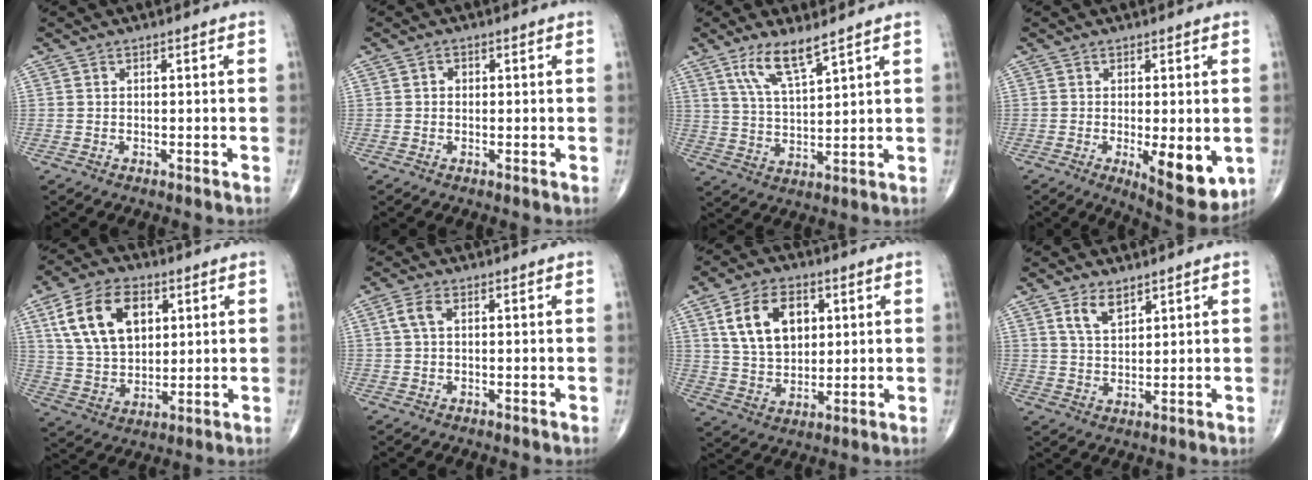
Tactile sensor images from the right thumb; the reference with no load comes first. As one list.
[{"total": 1.4, "force": [0.2, 1.2, 0.7], "torque": [-0.004, 0.005, 0.001]}, {"total": 8.2, "force": [5.4, 1.8, 5.8], "torque": [-0.106, -0.031, 0.111]}, {"total": 9.9, "force": [-2.2, 3.4, 9.1], "torque": [-0.111, -0.023, -0.023]}, {"total": 15.7, "force": [5.5, 10.0, 10.8], "torque": [-0.175, -0.010, 0.107]}, {"total": 3.1, "force": [0.9, 1.5, 2.6], "torque": [-0.063, 0.009, 0.017]}, {"total": 13.0, "force": [4.2, 8.6, 8.7], "torque": [-0.126, -0.011, 0.080]}, {"total": 5.0, "force": [3.1, 2.5, 3.1], "torque": [-0.041, -0.020, 0.061]}]